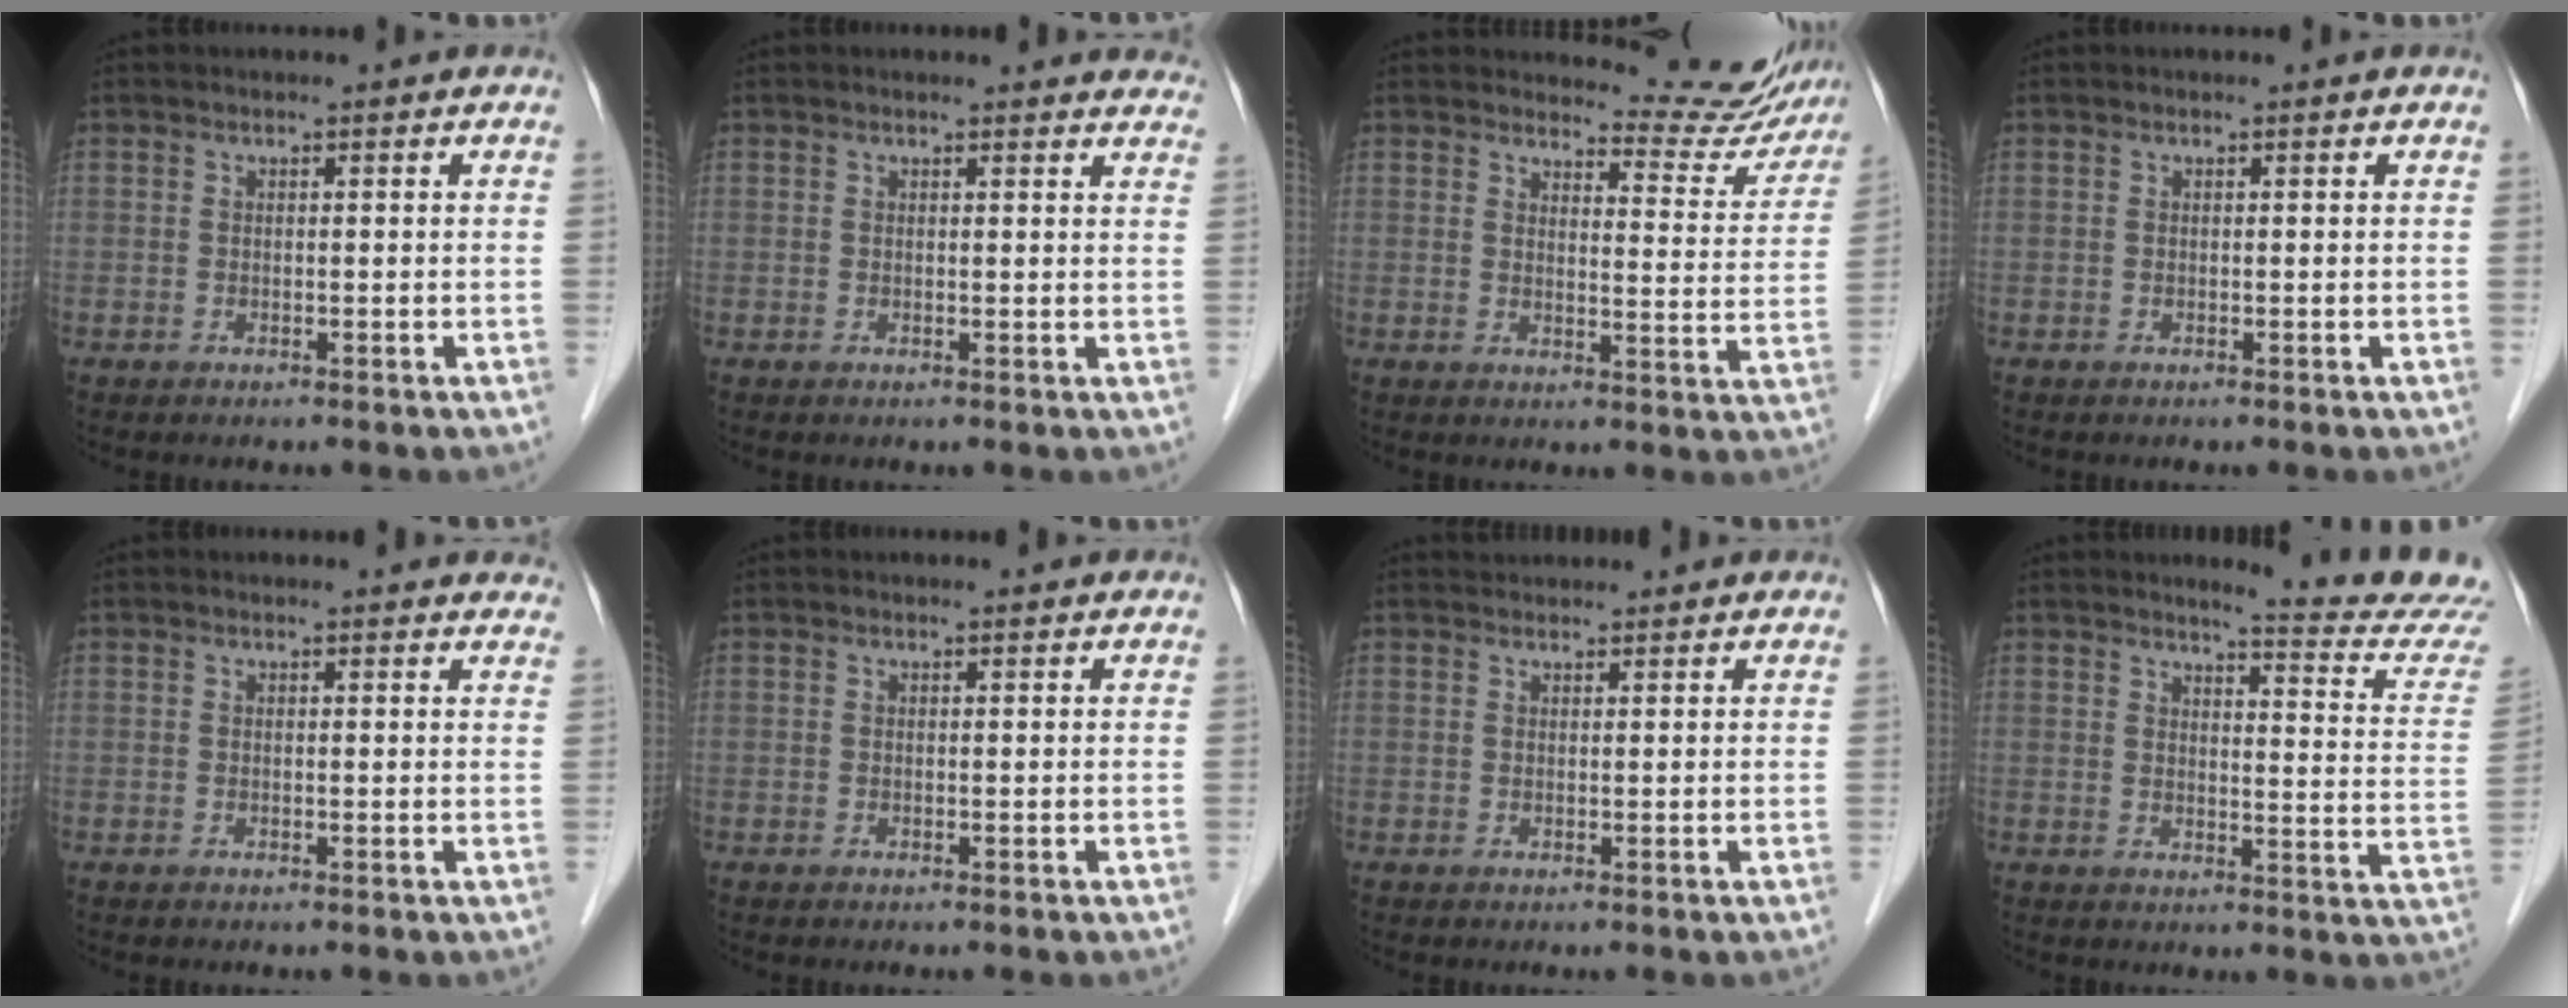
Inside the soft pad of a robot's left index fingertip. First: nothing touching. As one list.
[{"total": 9.2, "force": [8.9, 1.9, 1.6], "torque": [0.012, -0.002, 0.070]}, {"total": 12.8, "force": [12.6, 2.0, 1.0], "torque": [0.005, -0.064, 0.129]}, {"total": 0.0}, {"total": 7.0, "force": [6.7, 1.5, 1.4], "torque": [0.002, 0.003, 0.050]}, {"total": 1.2, "force": [1.1, 0.1, 0.1], "torque": [-0.011, 0.003, 0.014]}, {"total": 3.0, "force": [2.9, 0.6, 0.2], "torque": [-0.006, 0.028, 0.042]}, {"total": 13.0, "force": [12.6, -1.8, 2.5], "torque": [-0.031, -0.099, 0.135]}]